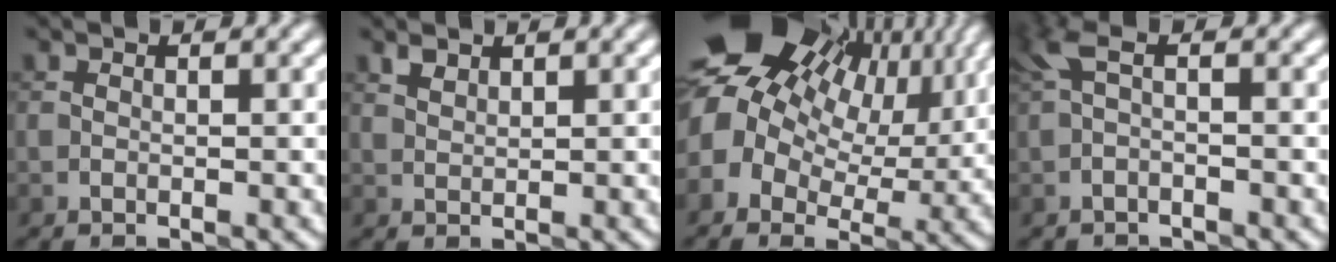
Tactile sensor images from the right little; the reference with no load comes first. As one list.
[{"total": 1.0, "force": [1.0, 0.2, 0.0], "torque": [0.001, 0.002, 0.023]}, {"total": 17.0, "force": [5.6, 12.1, 10.5], "torque": [-0.207, 0.030, 0.094]}, {"total": 1.6, "force": [-0.5, 0.4, 1.4], "torque": [-0.039, 0.003, -0.015]}]